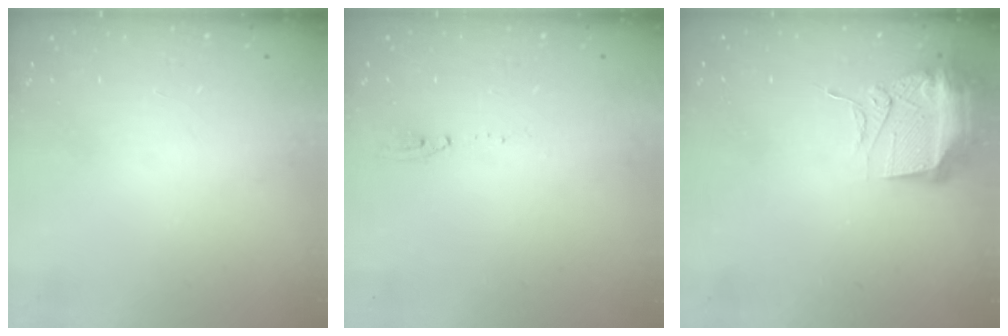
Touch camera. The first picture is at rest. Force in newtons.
{"total": 6.0, "press": 5.8, "slide": 1.5}
{"total": 12.6, "press": 12.5, "slide": 1.2}